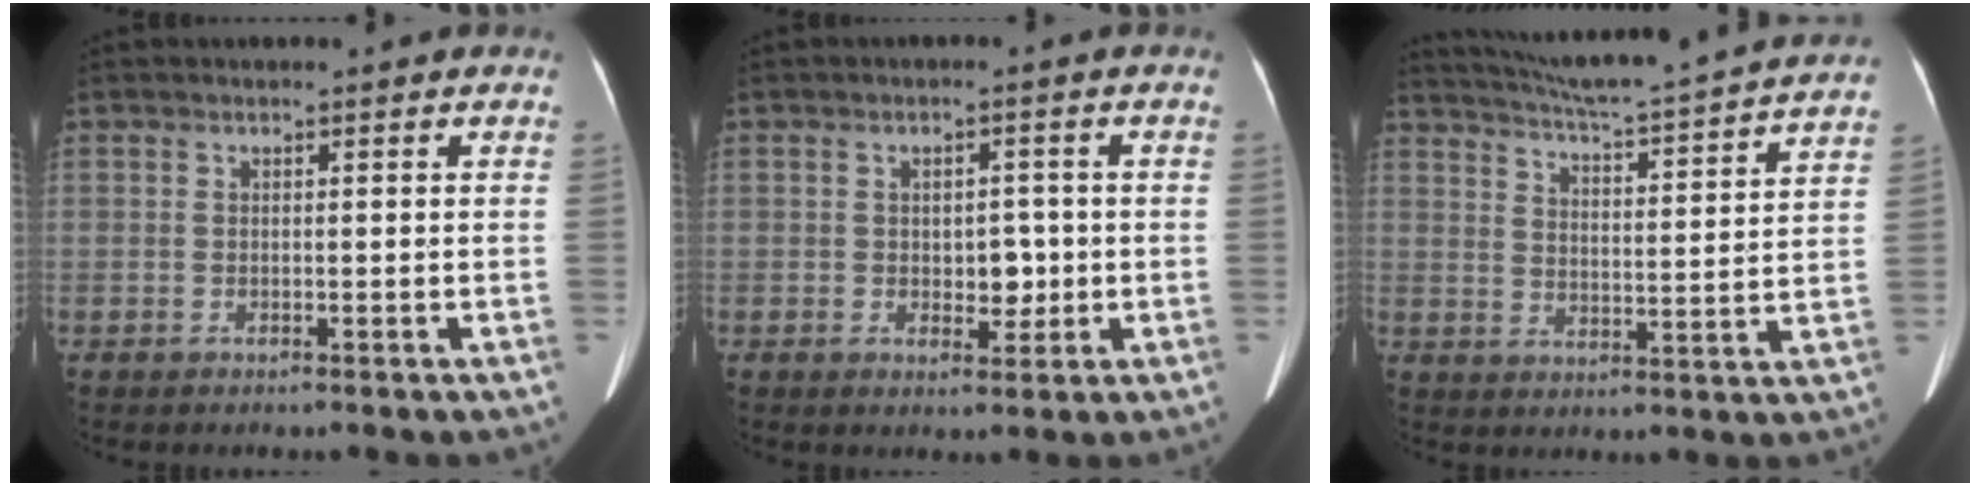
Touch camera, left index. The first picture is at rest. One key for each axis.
{"total": 3.4, "fx": -0.3, "fy": 2.2, "fz": 2.5, "tx": -0.030, "ty": 0.002, "tz": -0.002}
{"total": 22.1, "fx": 20.4, "fy": -0.8, "fz": 8.4, "tx": -0.145, "ty": -0.029, "tz": 0.272}